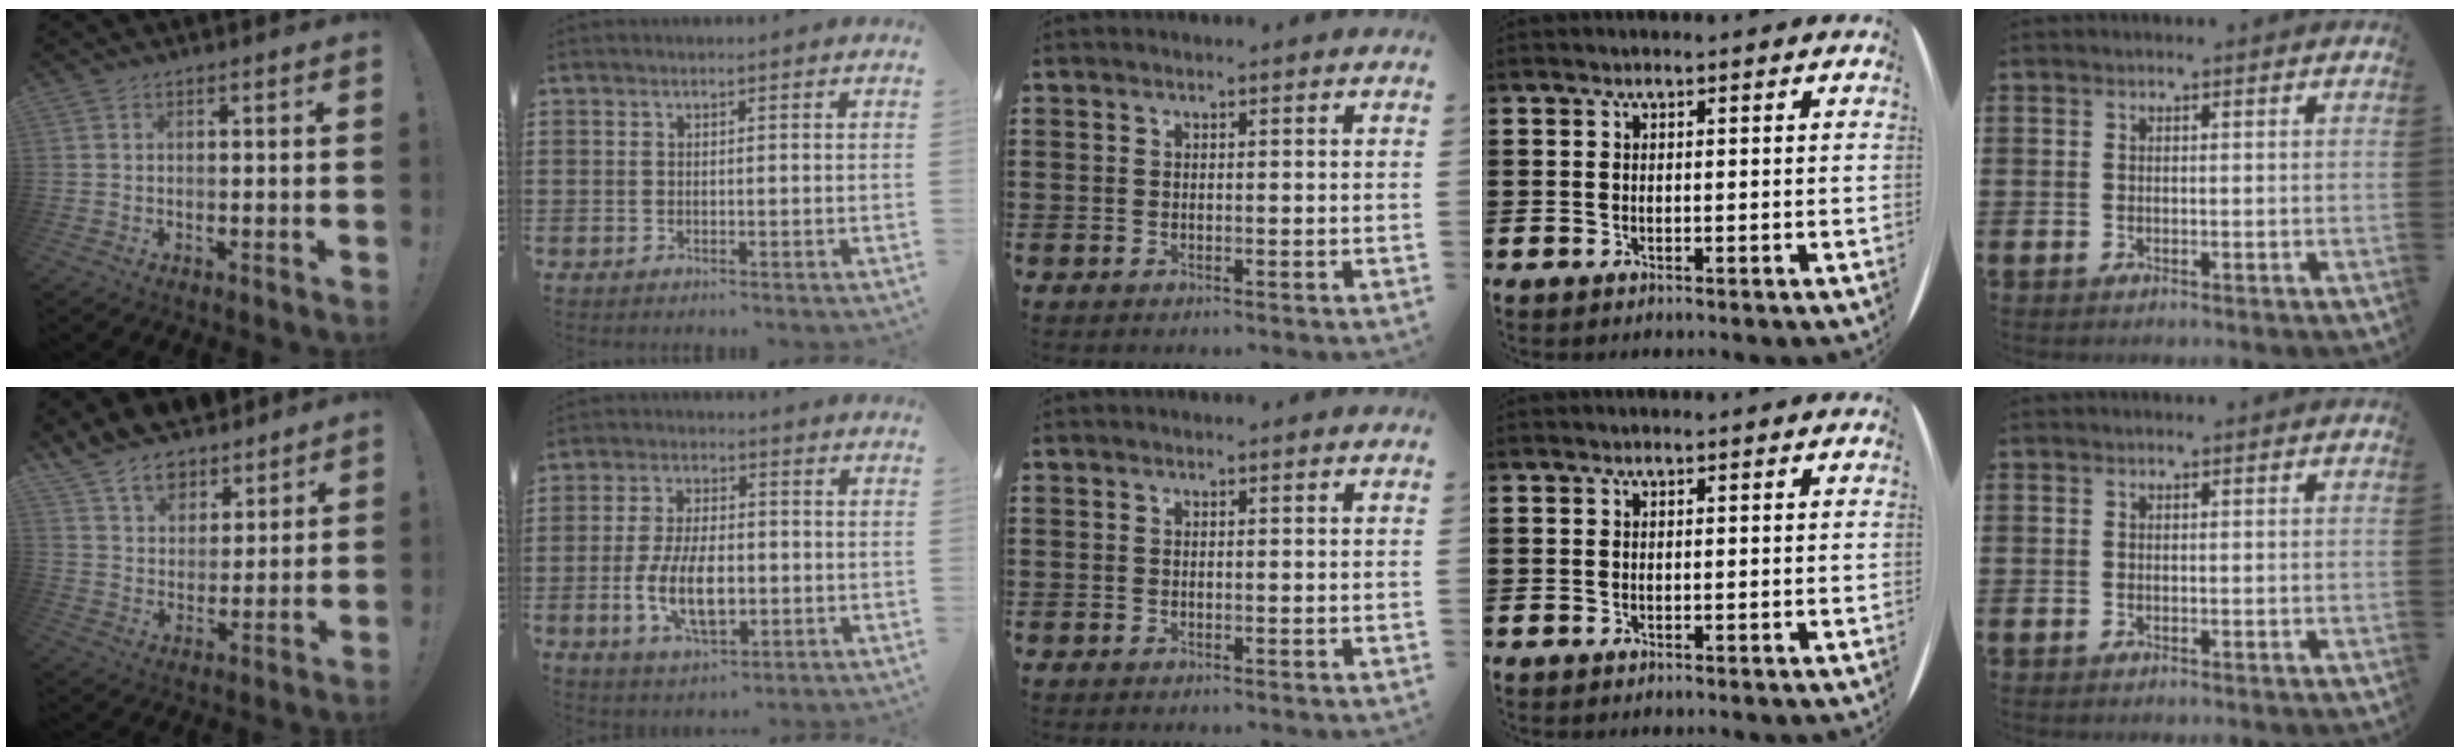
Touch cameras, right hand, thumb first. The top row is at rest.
{"thumb": {"total": 10.6, "force": [8.7, 5.7, 2.1], "torque": [-0.053, -0.070, 0.171]}, "index": {"total": 9.6, "force": [-2.0, 4.7, 8.1], "torque": [-0.169, -0.008, -0.040]}}